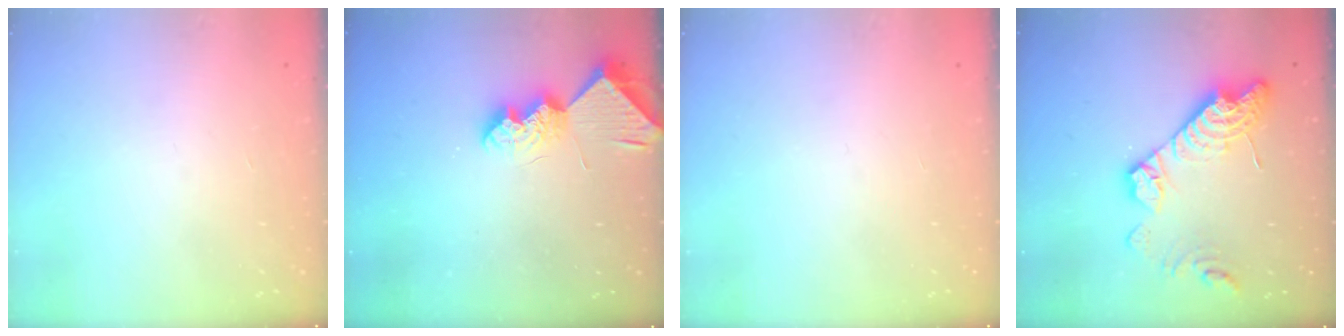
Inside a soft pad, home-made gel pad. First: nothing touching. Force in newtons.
{"total": 9.6, "press": 9.6, "slide": 0.2}
{"total": 0.0}
{"total": 15.7, "press": 15.7, "slide": 1.0}